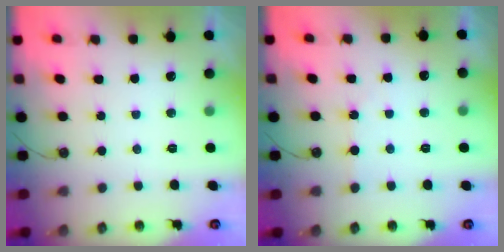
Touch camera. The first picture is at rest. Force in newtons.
{"total": 2.5, "press": 2.5, "slide": 0.5}